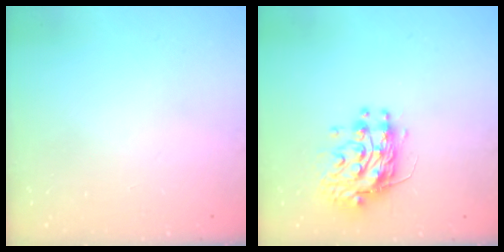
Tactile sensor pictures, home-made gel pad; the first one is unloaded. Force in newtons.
{"total": 10.8, "press": 10.7, "slide": 0.9}